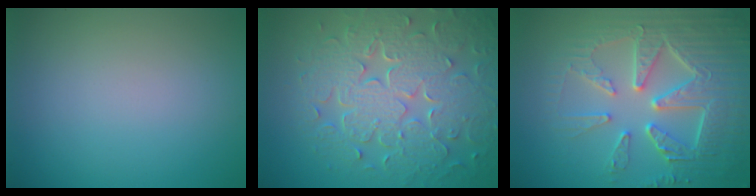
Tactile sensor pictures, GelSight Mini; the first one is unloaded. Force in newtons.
{"total": 8.7, "press": 6.4, "slide": 6.0}
{"total": 7.7, "press": 6.1, "slide": 4.7}